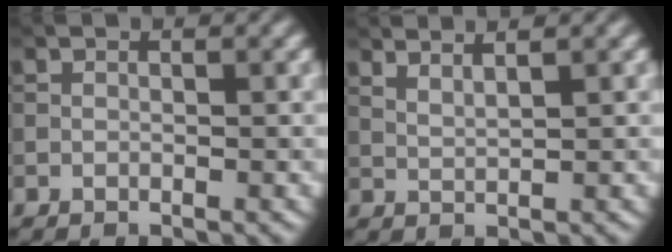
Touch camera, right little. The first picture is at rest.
{"total": 2.2, "force": [1.8, 0.5, 1.2], "torque": [-0.019, 0.004, 0.026]}